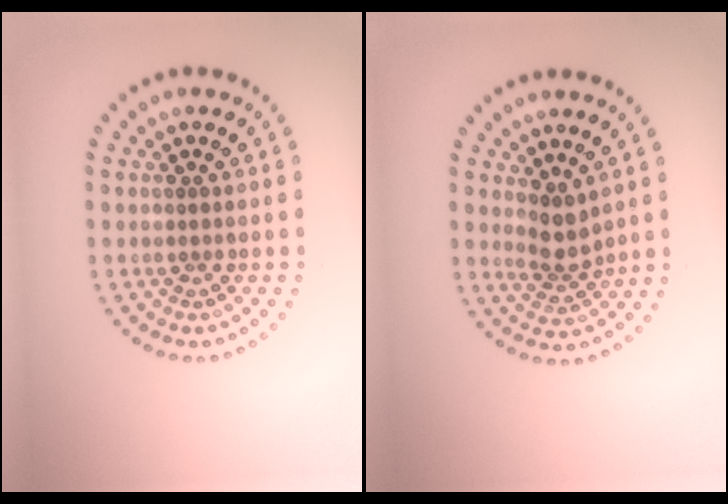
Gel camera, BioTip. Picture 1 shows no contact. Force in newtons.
{"total": 2.6, "press": 2.1, "slide": 1.5}